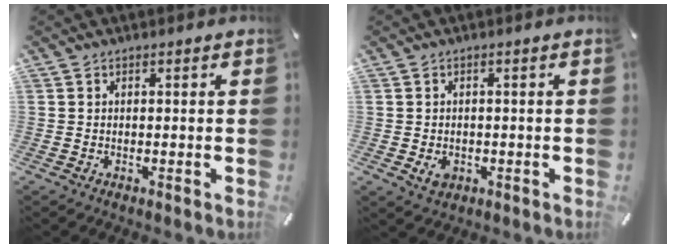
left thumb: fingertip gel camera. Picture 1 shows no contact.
{"total": 2.9, "force": [-0.7, 2.4, 1.6], "torque": [-0.025, -0.002, -0.014]}